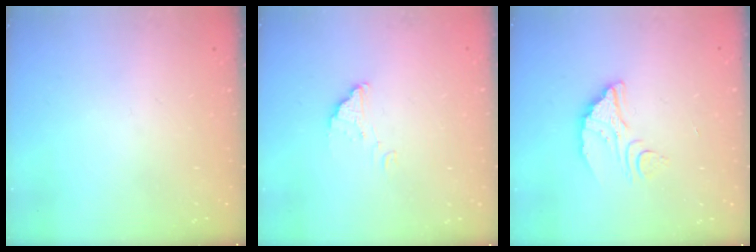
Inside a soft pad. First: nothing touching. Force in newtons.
{"total": 2.2, "press": 2.2, "slide": 0.1}
{"total": 6.5, "press": 6.4, "slide": 0.6}